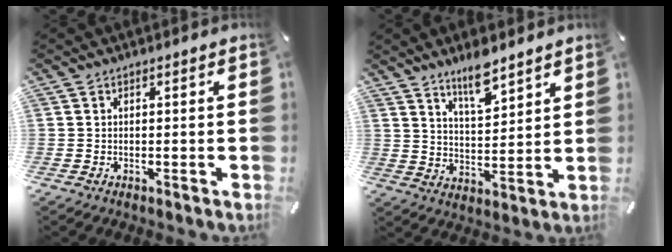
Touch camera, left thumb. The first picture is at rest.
{"total": 8.5, "force": [7.3, 2.4, 3.6], "torque": [-0.058, -0.045, 0.130]}